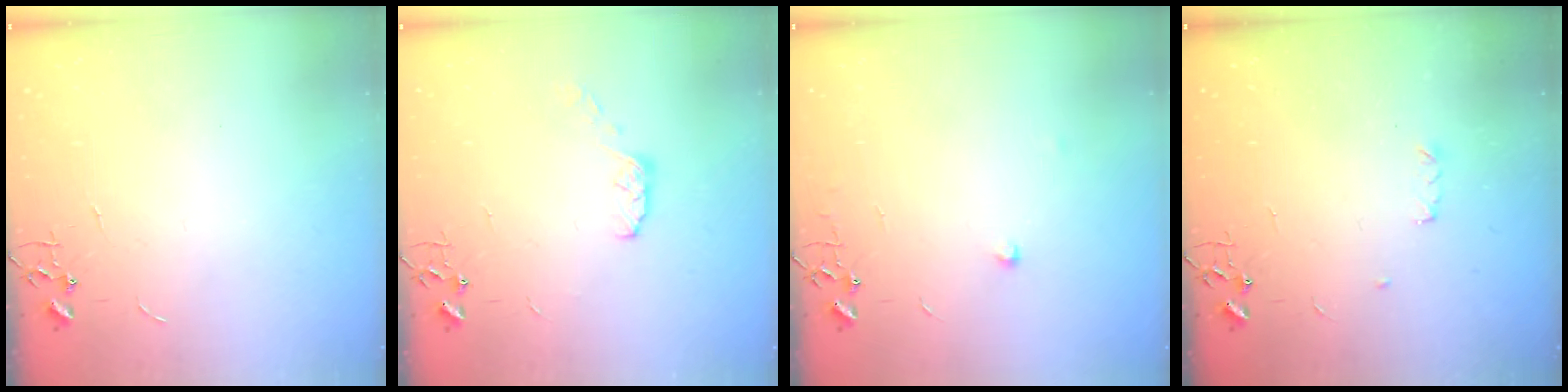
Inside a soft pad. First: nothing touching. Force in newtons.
{"total": 5.2, "press": 5.2, "slide": 0.4}
{"total": 6.2, "press": 6.2, "slide": 0.5}
{"total": 3.4, "press": 3.3, "slide": 0.6}